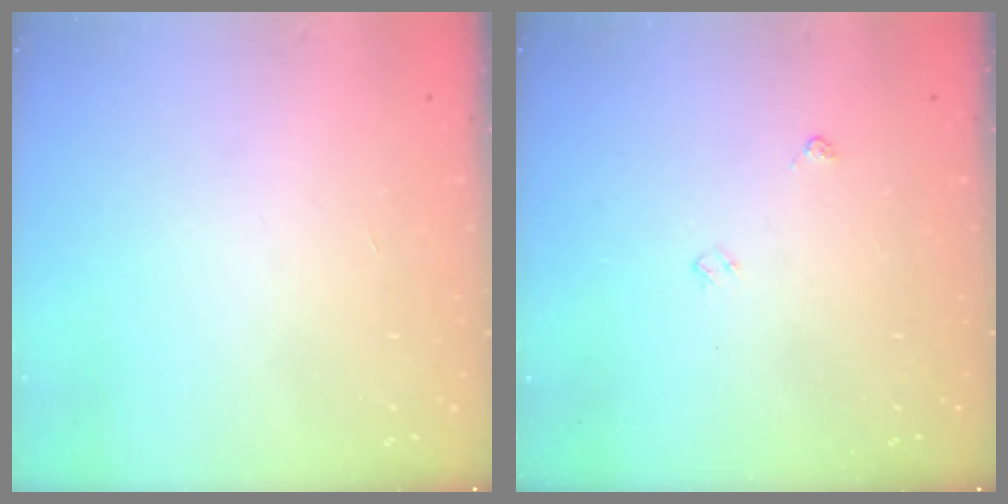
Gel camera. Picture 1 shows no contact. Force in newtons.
{"total": 3.8, "press": 3.7, "slide": 0.6}